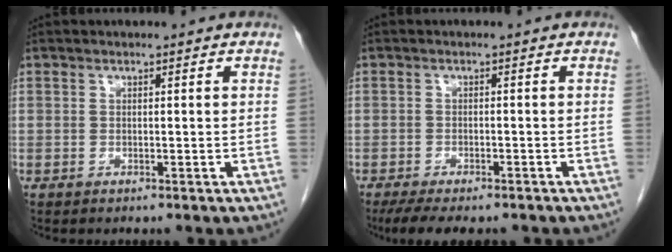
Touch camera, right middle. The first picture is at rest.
{"total": 8.4, "force": [-6.7, 2.4, 4.3], "torque": [-0.059, -0.009, -0.099]}